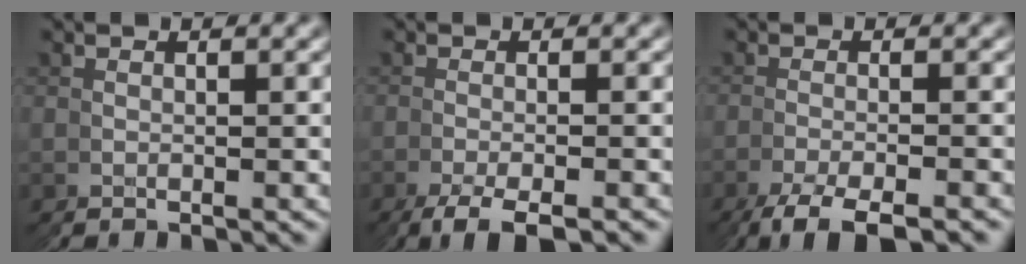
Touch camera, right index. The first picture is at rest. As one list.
[{"total": 2.9, "force": [-2.1, -1.1, 1.6], "torque": [-0.026, 0.006, -0.039]}, {"total": 3.4, "force": [-2.9, -1.1, 1.4], "torque": [-0.024, 0.009, -0.054]}]